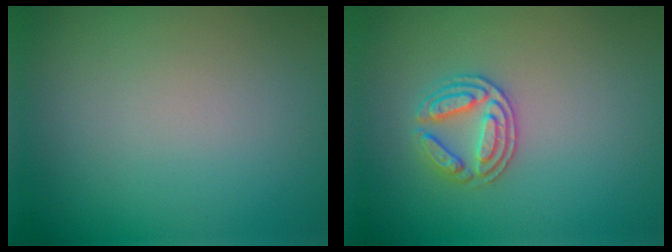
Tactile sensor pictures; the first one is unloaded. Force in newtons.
{"total": 2.8, "press": 2.7, "slide": 0.6}